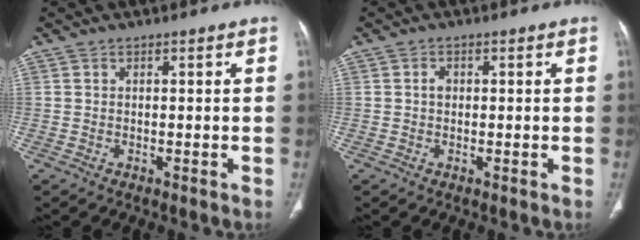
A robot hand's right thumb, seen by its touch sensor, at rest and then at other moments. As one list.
[{"total": 1.3, "force": [0.1, 1.0, 0.8], "torque": [-0.009, 0.003, -0.001]}]